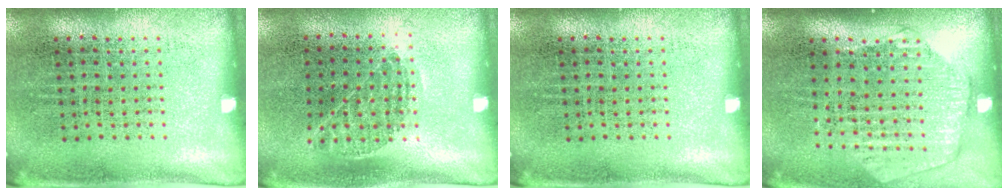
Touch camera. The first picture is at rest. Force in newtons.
{"total": 0.8, "press": 0.6, "slide": 0.5}
{"total": 0.0}
{"total": 1.8, "press": 1.6, "slide": 0.9}